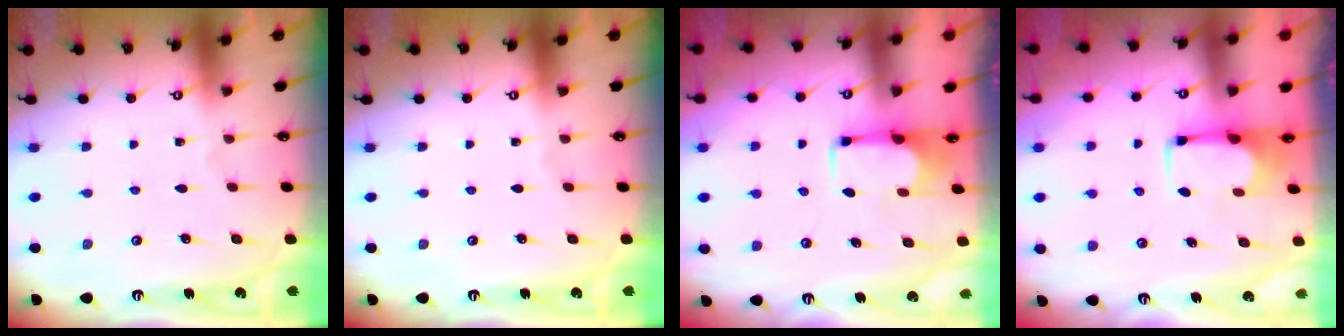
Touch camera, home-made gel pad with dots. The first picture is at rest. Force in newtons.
{"total": 0.0}
{"total": 1.8, "press": 1.6, "slide": 0.7}
{"total": 1.8, "press": 1.6, "slide": 0.8}